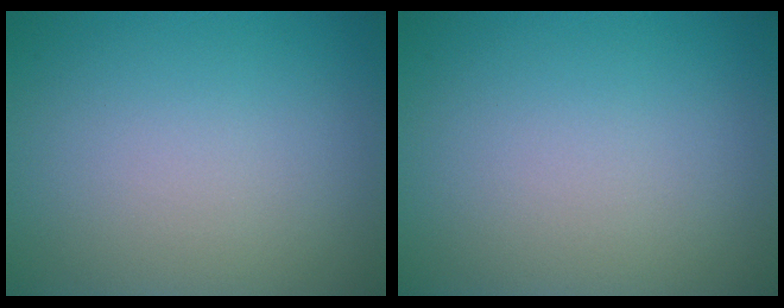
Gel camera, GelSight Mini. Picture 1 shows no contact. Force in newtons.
{"total": 0.0}